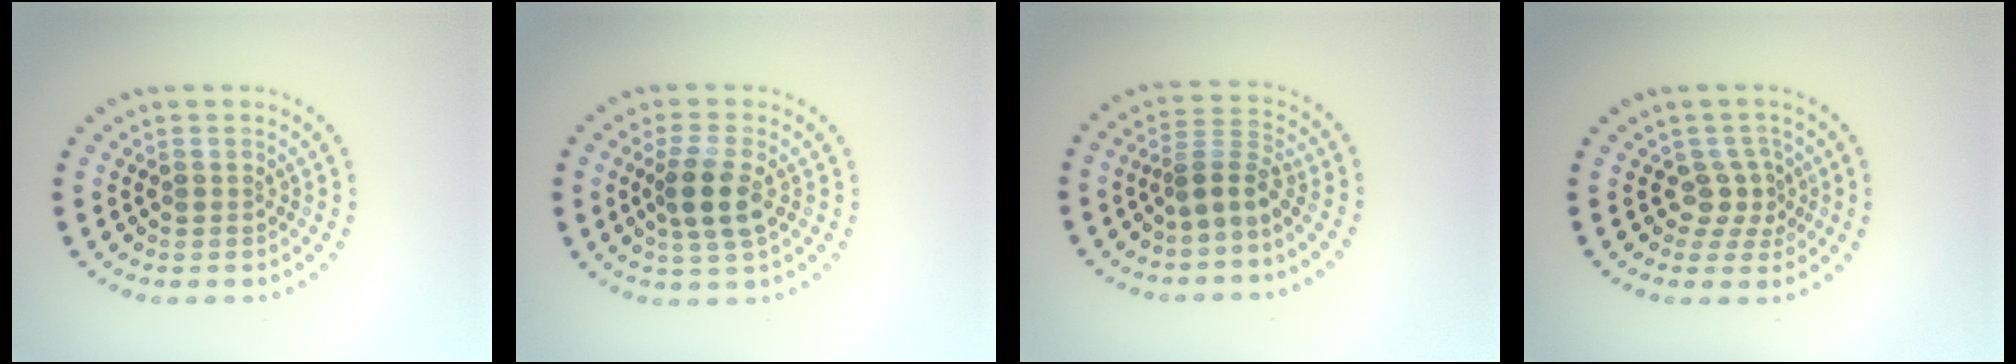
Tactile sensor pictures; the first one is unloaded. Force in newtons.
{"total": 3.6, "press": 3.3, "slide": 1.4}
{"total": 2.8, "press": 1.8, "slide": 2.2}
{"total": 2.2, "press": 1.5, "slide": 1.7}